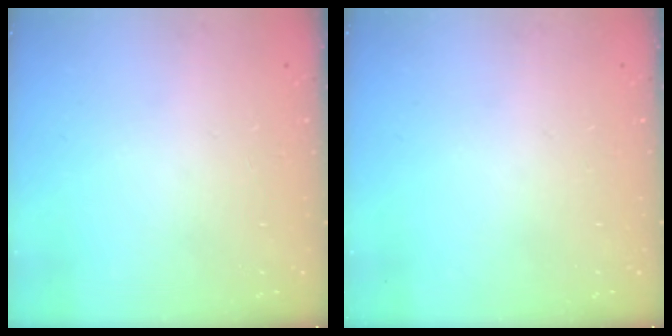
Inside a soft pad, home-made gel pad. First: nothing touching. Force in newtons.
{"total": 0.0}